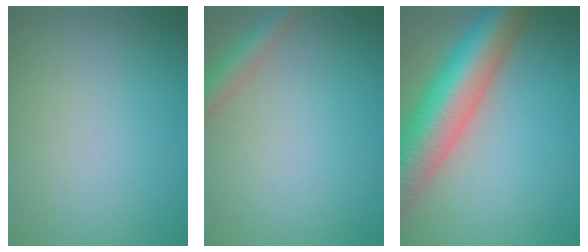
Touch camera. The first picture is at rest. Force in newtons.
{"total": 2.6, "press": 2.6, "slide": 0.2}
{"total": 12.0, "press": 12.0, "slide": 0.8}